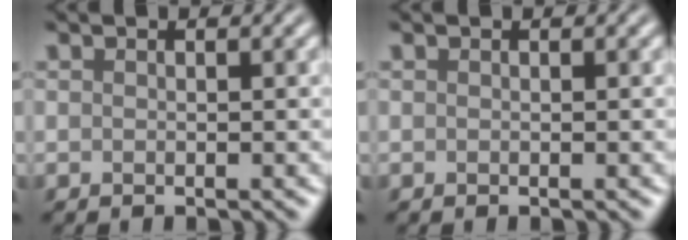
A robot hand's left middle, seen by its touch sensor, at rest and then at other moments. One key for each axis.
{"total": 0.0}